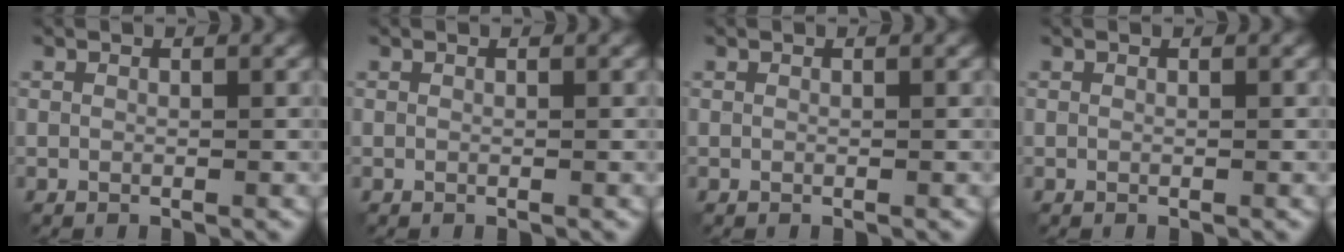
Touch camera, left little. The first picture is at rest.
{"total": 0.0}
{"total": 0.0}
{"total": 0.0}